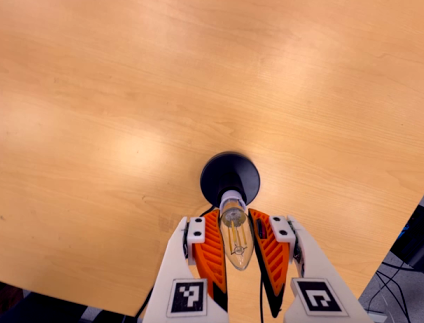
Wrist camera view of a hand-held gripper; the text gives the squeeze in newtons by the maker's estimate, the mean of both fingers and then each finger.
{"total": 19.7, "left": 20.9, "right": 18.5}